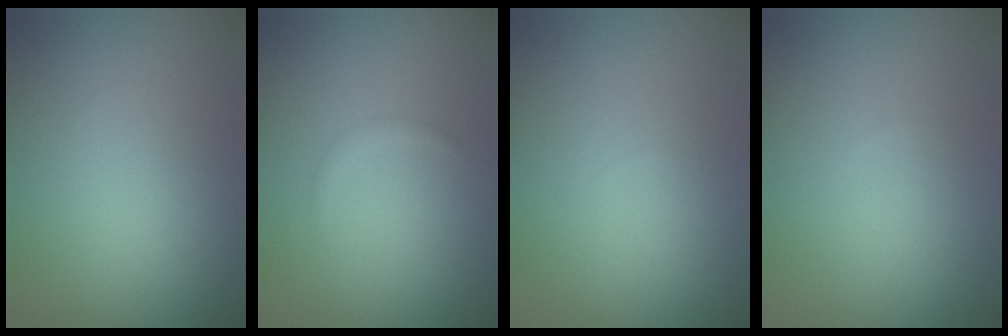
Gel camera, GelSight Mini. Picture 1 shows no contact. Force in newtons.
{"total": 0.5, "press": 0.5, "slide": 0.1}
{"total": 0.0}
{"total": 0.0}